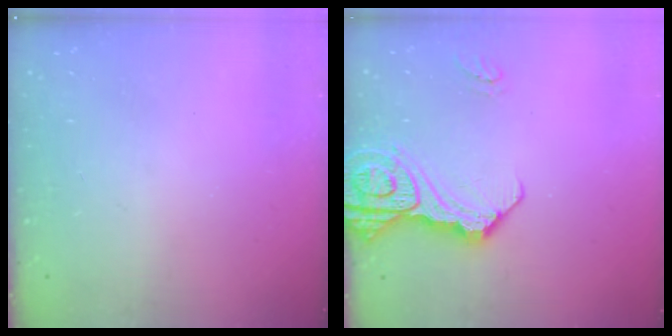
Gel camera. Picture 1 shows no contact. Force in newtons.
{"total": 13.9, "press": 13.9, "slide": 1.5}